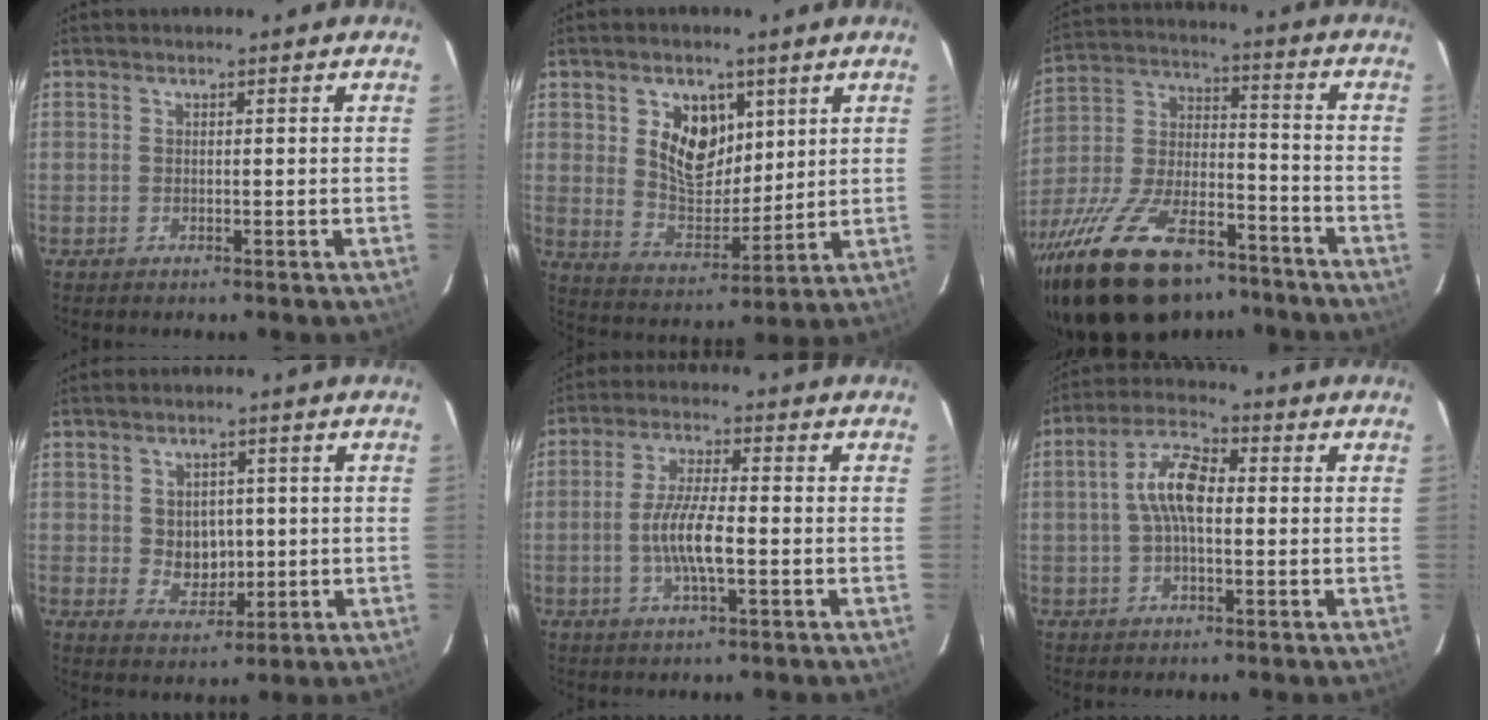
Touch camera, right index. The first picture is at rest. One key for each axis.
{"total": 10.5, "fx": 4.0, "fy": 7.0, "fz": 6.8, "tx": -0.118, "ty": 0.000, "tz": 0.081}
{"total": 27.6, "fx": -19.3, "fy": 11.8, "fz": 15.8, "tx": -0.312, "ty": -0.011, "tz": -0.306}
{"total": 5.5, "fx": 0.3, "fy": 4.7, "fz": 2.9, "tx": -0.049, "ty": 0.001, "tz": 0.018}
{"total": 7.5, "fx": -1.7, "fy": 1.5, "fz": 7.2, "tx": -0.142, "ty": 0.000, "tz": -0.035}
{"total": 8.1, "fx": 0.1, "fy": 3.6, "fz": 7.3, "tx": -0.145, "ty": 0.020, "tz": 0.000}